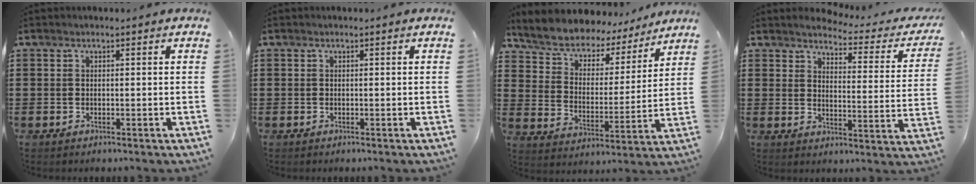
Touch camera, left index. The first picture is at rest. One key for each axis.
{"total": 0.0}
{"total": 6.5, "fx": 6.1, "fy": 2.1, "fz": 1.0, "tx": -0.057, "ty": -0.043, "tz": 0.104}
{"total": 3.1, "fx": 2.9, "fy": -0.1, "fz": 0.9, "tx": -0.029, "ty": -0.028, "tz": 0.043}